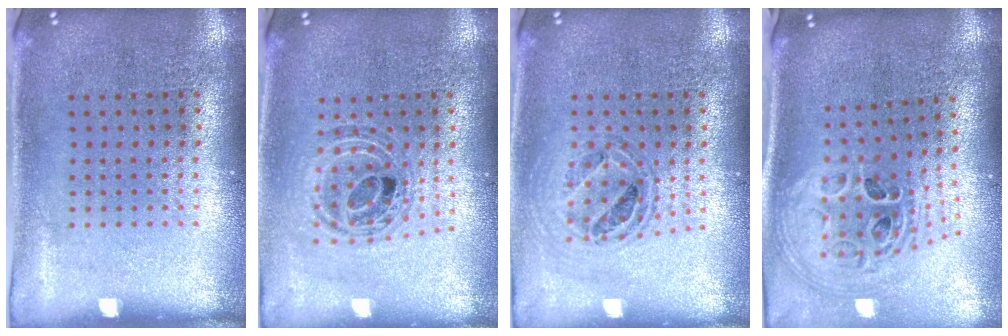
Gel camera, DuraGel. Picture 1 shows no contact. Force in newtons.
{"total": 0.8, "press": 0.8, "slide": 0.2}
{"total": 0.8, "press": 0.8, "slide": 0.1}
{"total": 2.1, "press": 1.4, "slide": 1.5}